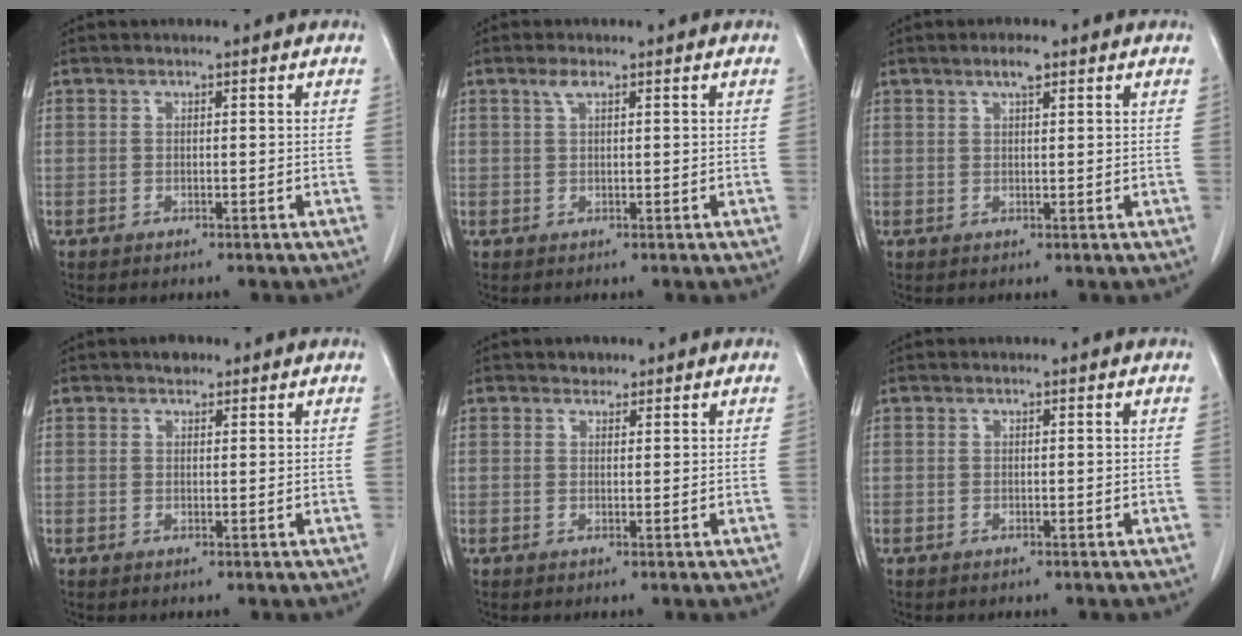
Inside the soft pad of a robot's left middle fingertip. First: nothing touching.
{"total": 1.5, "force": [0.9, 0.4, 1.1], "torque": [-0.026, 0.007, 0.019]}
{"total": 2.2, "force": [1.4, 0.4, 1.6], "torque": [-0.033, 0.003, 0.024]}
{"total": 1.8, "force": [1.3, 0.9, 0.6], "torque": [-0.016, 0.007, 0.020]}
{"total": 1.3, "force": [1.0, 0.8, 0.1], "torque": [-0.003, -0.001, 0.013]}
{"total": 0.0}